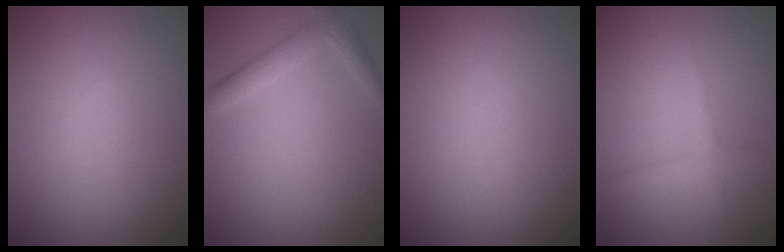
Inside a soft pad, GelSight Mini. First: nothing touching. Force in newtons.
{"total": 2.3, "press": 2.3, "slide": 0.1}
{"total": 0.0}
{"total": 1.5, "press": 1.5, "slide": 0.1}